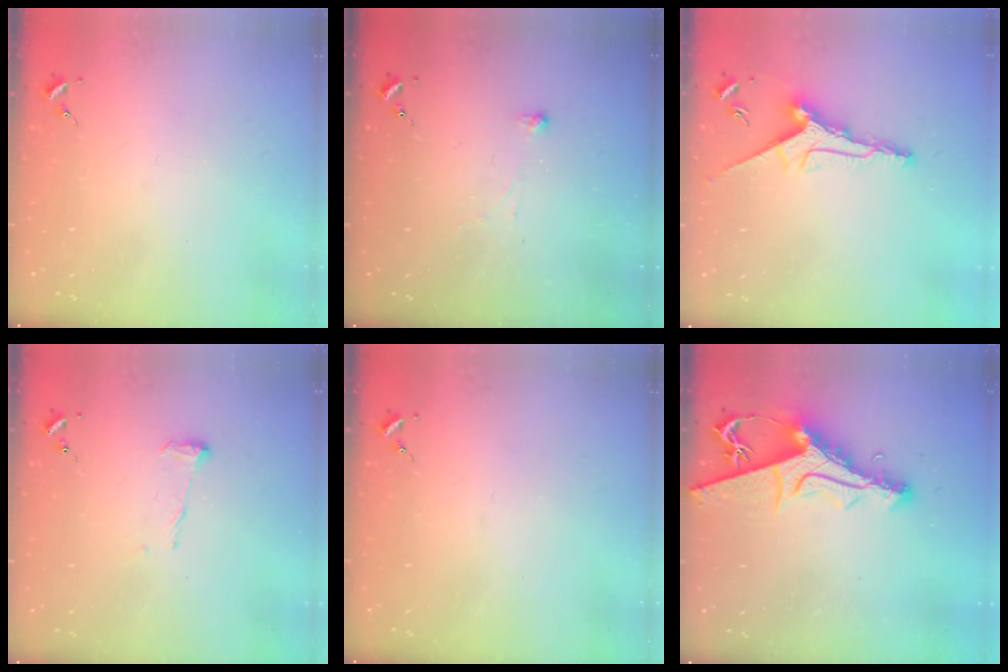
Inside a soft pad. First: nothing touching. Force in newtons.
{"total": 2.9, "press": 2.9, "slide": 0.3}
{"total": 9.4, "press": 9.4, "slide": 0.3}
{"total": 8.2, "press": 8.2, "slide": 0.2}
{"total": 0.0}
{"total": 12.8, "press": 12.7, "slide": 1.2}